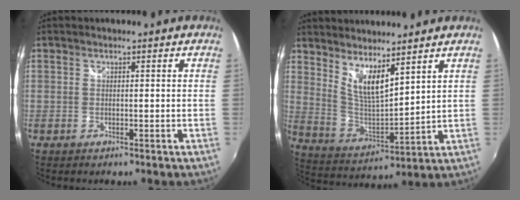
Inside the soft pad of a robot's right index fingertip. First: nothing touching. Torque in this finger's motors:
{"motor_torque": [0.31, 0.31, 0.15, 0.10]}